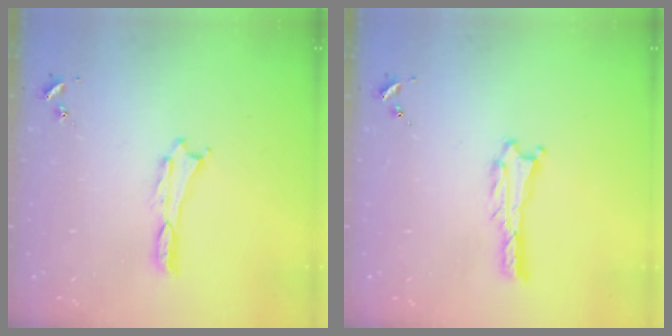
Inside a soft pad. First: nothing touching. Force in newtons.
{"total": 0.9, "press": 0.8, "slide": 0.1}